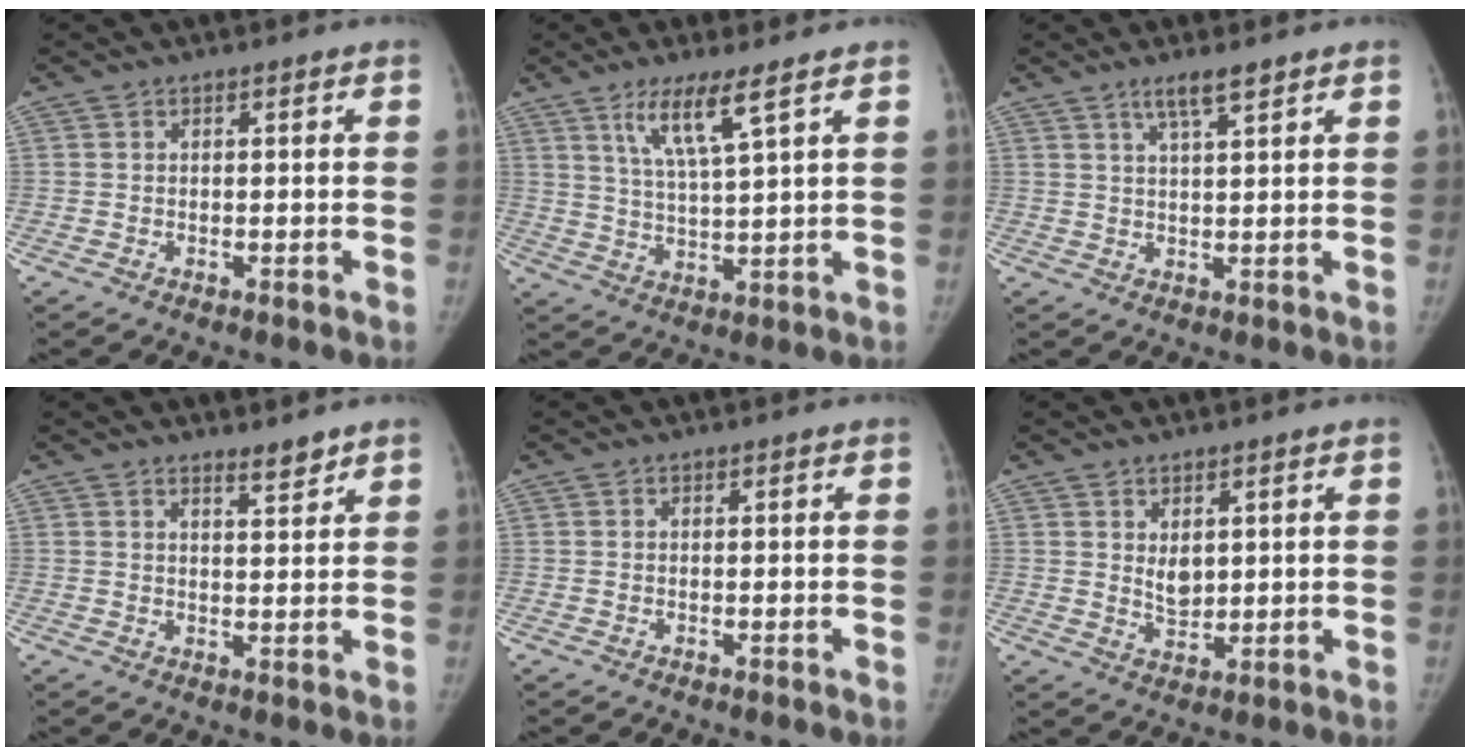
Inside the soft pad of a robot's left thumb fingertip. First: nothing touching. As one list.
[{"total": 7.8, "force": [4.7, 0.5, 6.3], "torque": [-0.124, -0.031, 0.095]}, {"total": 3.9, "force": [2.8, 0.4, 2.8], "torque": [-0.052, -0.012, 0.054]}, {"total": 2.8, "force": [2.5, 0.5, 1.1], "torque": [-0.008, -0.024, 0.041]}, {"total": 0.0}, {"total": 4.0, "force": [1.3, 2.5, 2.8], "torque": [-0.034, -0.015, 0.030]}]